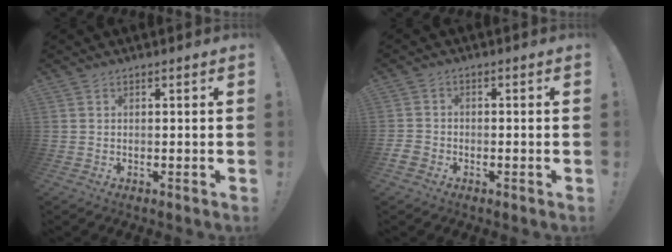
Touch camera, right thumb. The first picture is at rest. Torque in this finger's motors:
{"motor_torque": [0.52, -0.35, -0.09, -0.33, 0.06]}